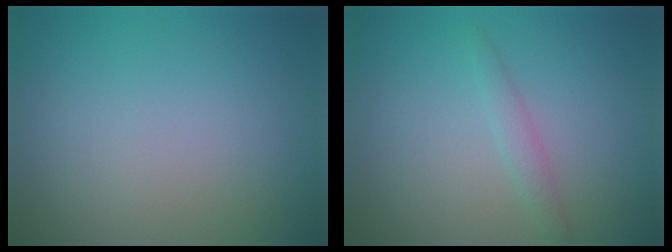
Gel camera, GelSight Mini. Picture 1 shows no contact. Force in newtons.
{"total": 1.2, "press": 1.2, "slide": 0.1}